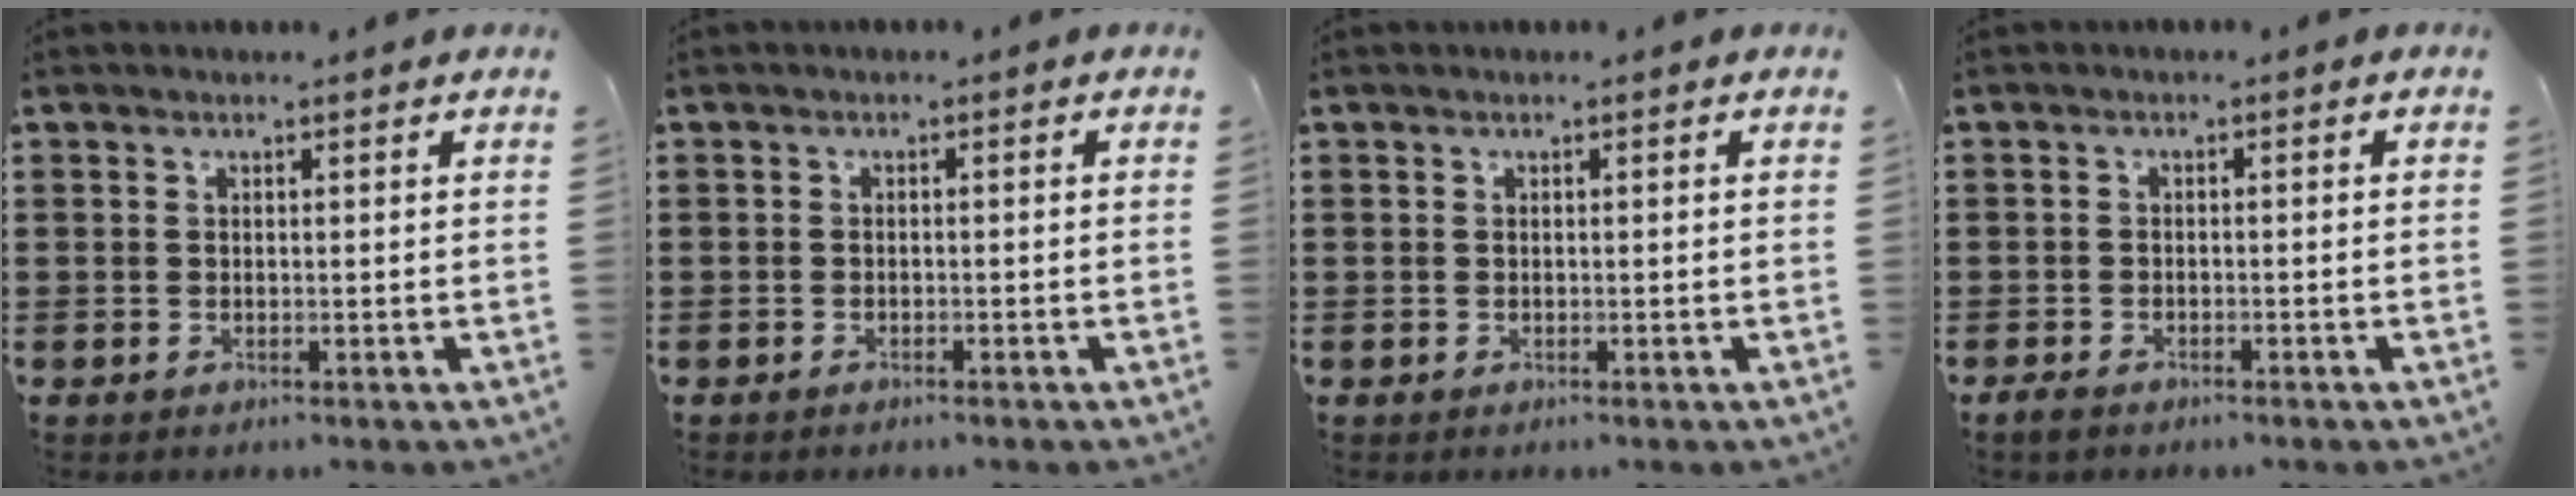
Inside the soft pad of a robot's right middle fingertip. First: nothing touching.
{"total": 0.5, "force": [-0.5, 0.0, 0.1], "torque": [-0.004, -0.002, -0.010]}
{"total": 0.0}
{"total": 1.1, "force": [-0.9, 0.4, 0.5], "torque": [-0.013, -0.001, -0.018]}